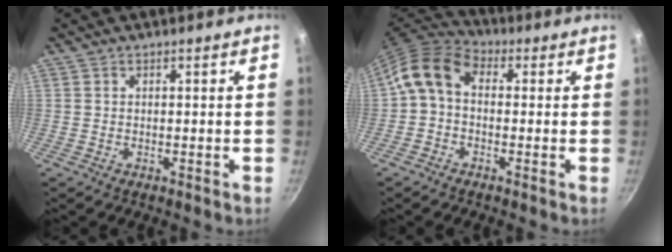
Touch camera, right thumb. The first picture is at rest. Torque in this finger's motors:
{"motor_torque": [0.79, 1.88, 0.57, -0.91, 0.12]}